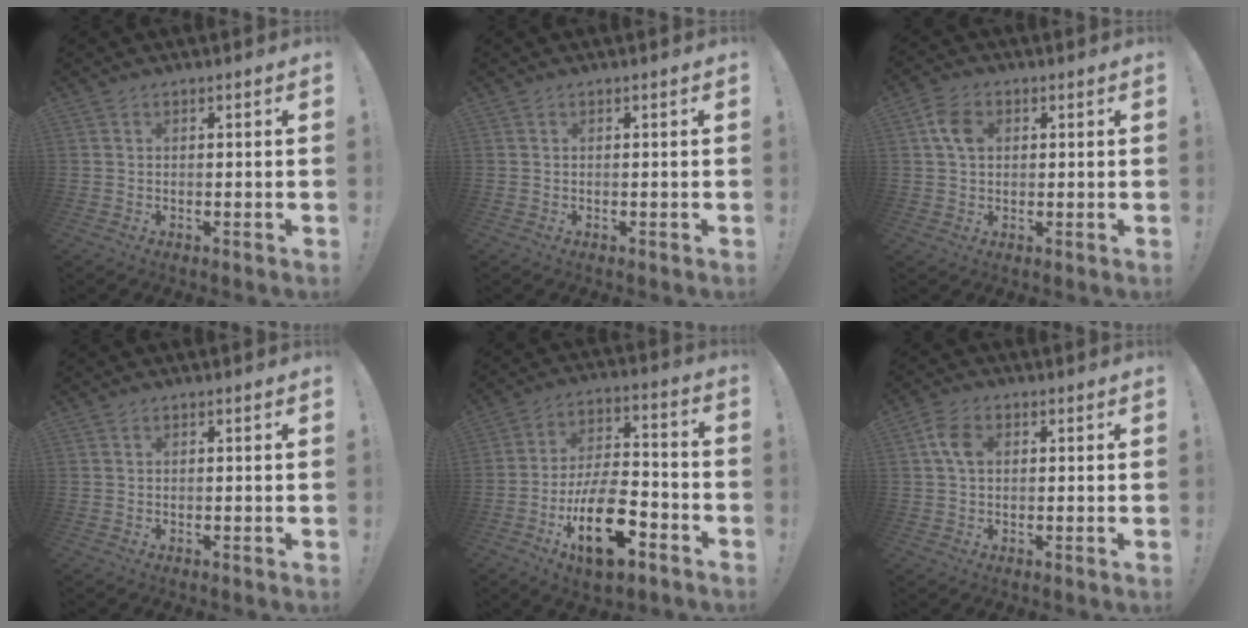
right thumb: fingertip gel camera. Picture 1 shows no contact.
{"total": 0.0}
{"total": 6.6, "force": [1.6, 4.8, 4.1], "torque": [-0.081, 0.010, 0.032]}
{"total": 0.0}
{"total": 20.5, "force": [-9.4, 9.6, 15.5], "torque": [-0.270, 0.060, -0.147]}
{"total": 5.9, "force": [1.2, 3.9, 4.2], "torque": [-0.088, 0.012, 0.023]}